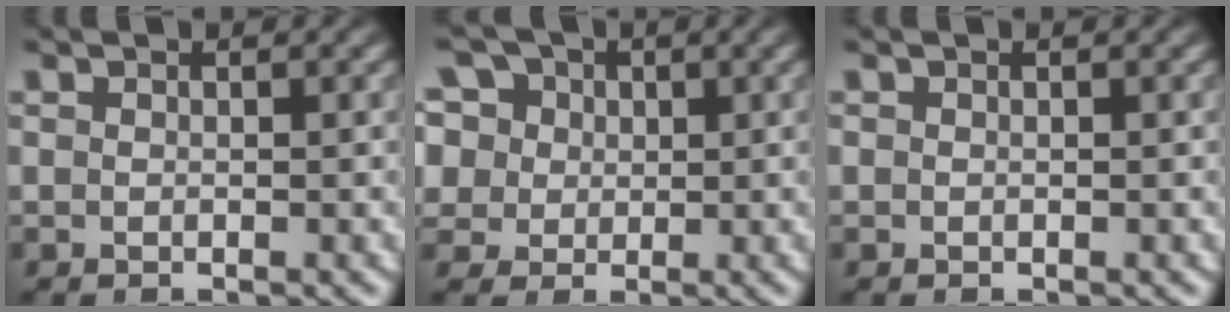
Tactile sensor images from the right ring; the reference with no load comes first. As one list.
[{"total": 11.2, "force": [1.8, 10.2, 4.2], "torque": [-0.117, -0.019, 0.026]}, {"total": 0.6, "force": [0.0, 0.6, -0.1], "torque": [0.000, 0.000, -0.002]}]